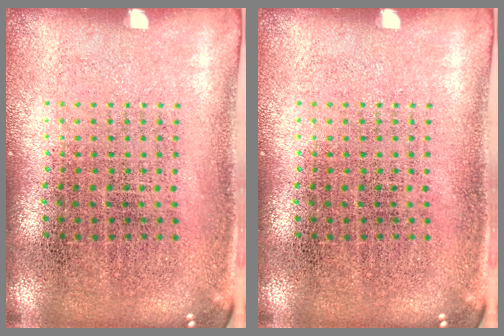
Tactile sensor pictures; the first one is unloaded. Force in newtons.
{"total": 0.0}